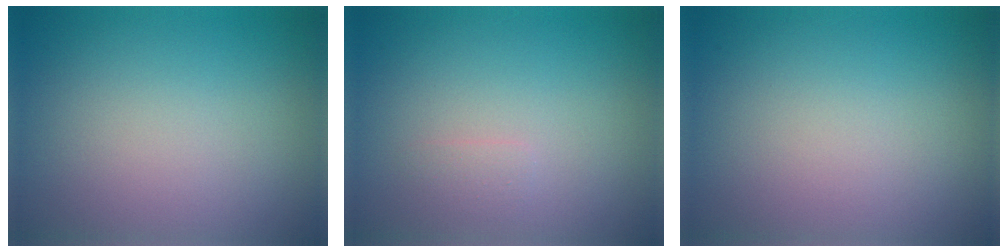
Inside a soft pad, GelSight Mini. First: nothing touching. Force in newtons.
{"total": 0.7, "press": 0.7, "slide": 0.1}
{"total": 0.0}